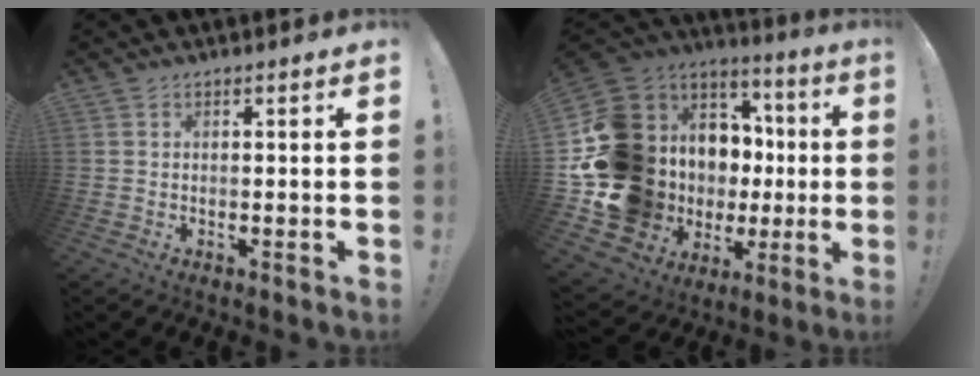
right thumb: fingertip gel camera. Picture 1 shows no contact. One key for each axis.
{"total": 17.6, "fx": 0.5, "fy": 13.5, "fz": 11.2, "tx": -0.225, "ty": -0.059, "tz": 0.081}